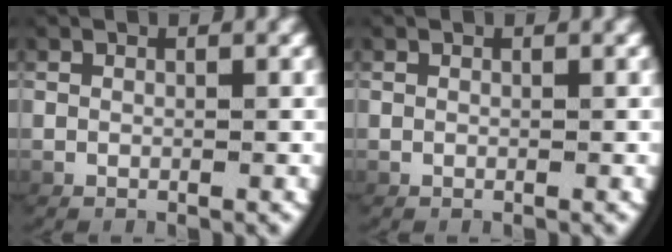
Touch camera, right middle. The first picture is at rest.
{"total": 0.0}